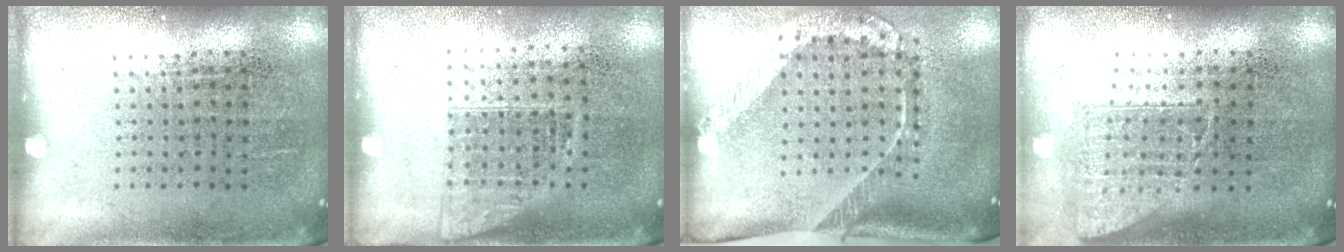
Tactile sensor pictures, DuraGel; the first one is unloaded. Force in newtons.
{"total": 1.1, "press": 1.0, "slide": 0.6}
{"total": 2.4, "press": 1.6, "slide": 1.8}
{"total": 1.5, "press": 1.2, "slide": 0.9}